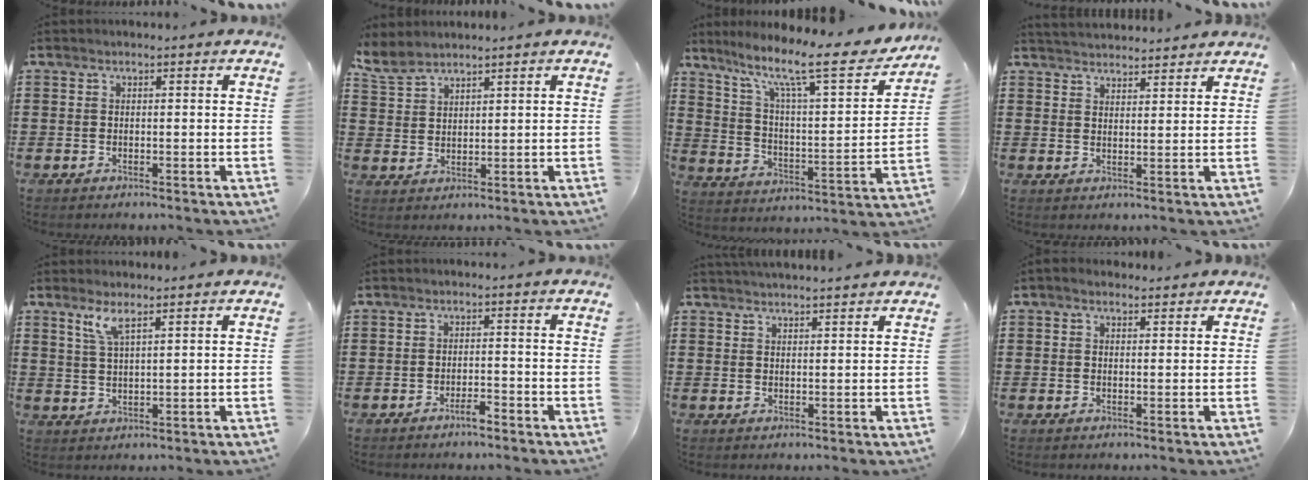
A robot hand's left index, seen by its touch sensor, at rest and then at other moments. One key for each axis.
{"total": 3.8, "fx": 3.4, "fy": 1.1, "fz": 1.3, "tx": -0.038, "ty": -0.004, "tz": 0.065}
{"total": 13.1, "fx": 9.9, "fy": 2.1, "fz": 8.3, "tx": -0.164, "ty": -0.065, "tz": 0.155}
{"total": 3.0, "fx": 3.0, "fy": 0.0, "fz": -0.1, "tx": -0.006, "ty": -0.008, "tz": 0.057}
{"total": 4.0, "fx": 2.7, "fy": 0.7, "fz": 2.9, "tx": -0.065, "ty": 0.003, "tz": 0.048}
{"total": 2.4, "fx": -1.8, "fy": 0.5, "fz": 1.5, "tx": -0.027, "ty": 0.004, "tz": -0.034}
{"total": 2.1, "fx": 2.1, "fy": -0.1, "fz": 0.2, "tx": -0.009, "ty": -0.003, "tz": 0.040}
{"total": 1.3, "fx": 1.1, "fy": 0.5, "fz": 0.4, "tx": -0.011, "ty": 0.004, "tz": 0.022}